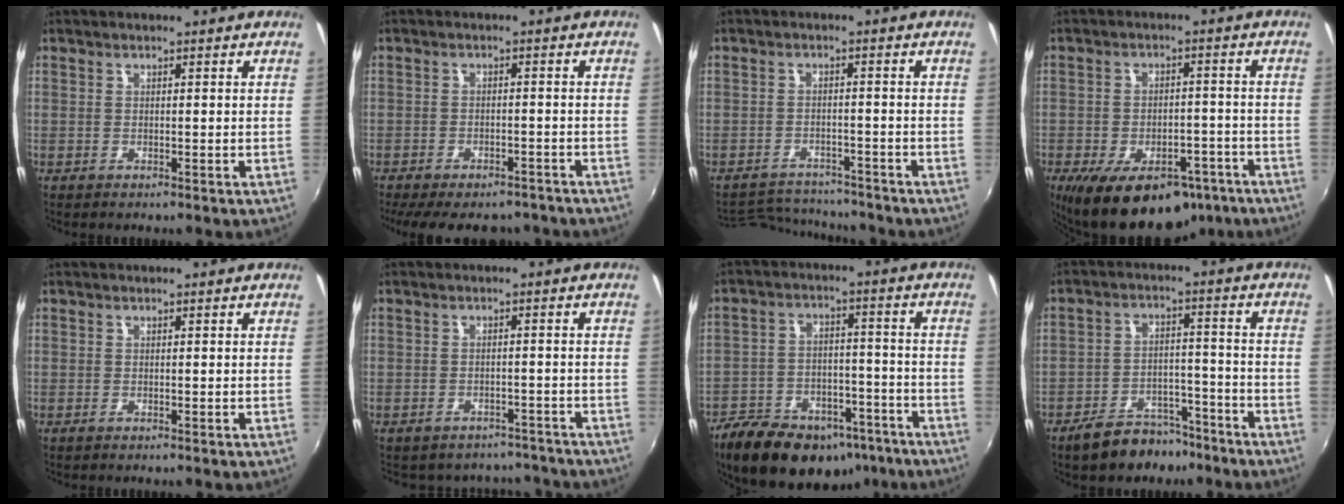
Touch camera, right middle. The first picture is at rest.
{"total": 14.0, "force": [-11.4, 5.3, 6.1], "torque": [-0.133, -0.021, -0.152]}
{"total": 9.4, "force": [-8.9, 2.5, 1.5], "torque": [-0.048, 0.015, -0.132]}
{"total": 18.2, "force": [-12.0, 9.3, 10.1], "torque": [-0.190, -0.013, -0.158]}
{"total": 0.0}
{"total": 9.2, "force": [-7.8, 4.4, 1.9], "torque": [-0.046, 0.007, -0.091]}
{"total": 21.5, "force": [-15.1, 11.0, 10.6], "torque": [-0.215, 0.001, -0.210]}
{"total": 9.9, "force": [-8.0, 4.9, 3.1], "torque": [-0.066, 0.019, -0.106]}